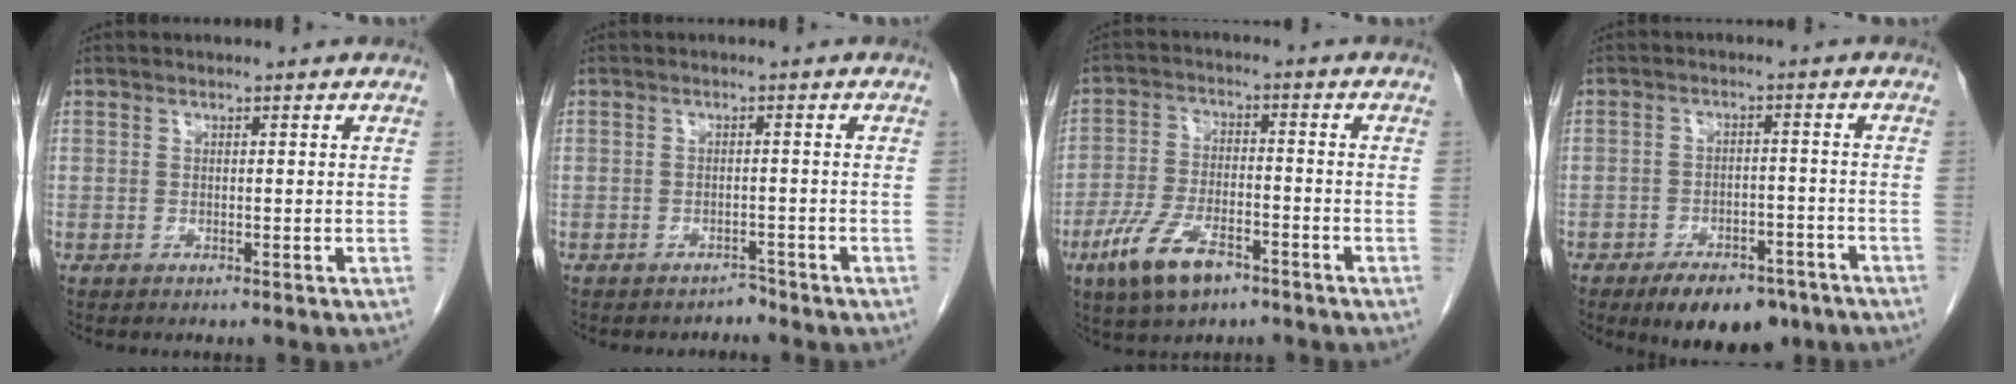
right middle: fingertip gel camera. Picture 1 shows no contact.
{"total": 1.3, "force": [-1.2, 0.3, -0.2], "torque": [0.003, -0.004, -0.019]}
{"total": 9.3, "force": [-5.6, 3.5, 6.5], "torque": [-0.145, -0.007, -0.100]}
{"total": 9.9, "force": [-7.2, 4.5, 5.1], "torque": [-0.067, 0.001, -0.107]}